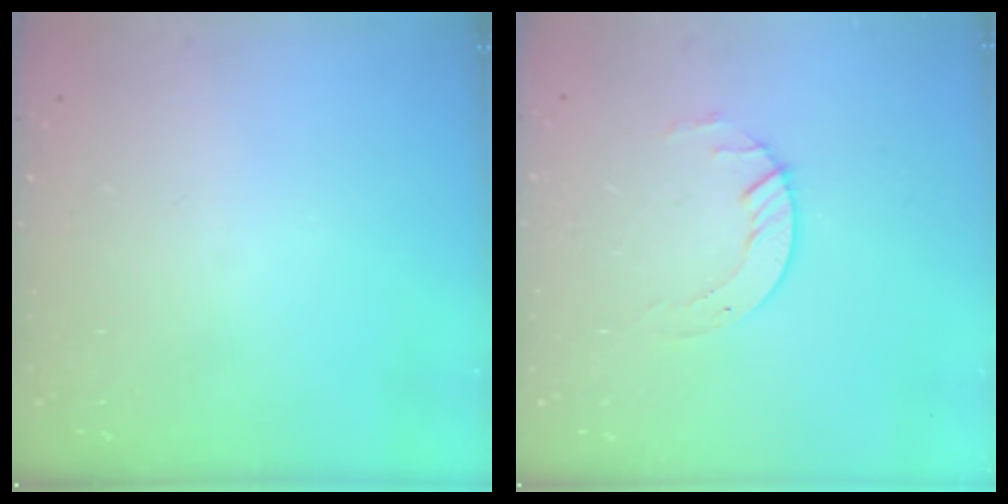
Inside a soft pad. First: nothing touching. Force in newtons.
{"total": 3.3, "press": 3.3, "slide": 0.4}